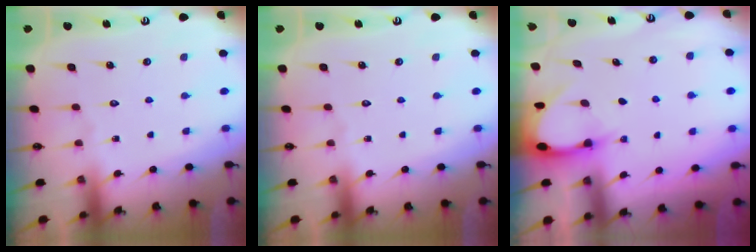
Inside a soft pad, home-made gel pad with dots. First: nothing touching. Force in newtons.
{"total": 0.0}
{"total": 2.9, "press": 2.9, "slide": 0.3}